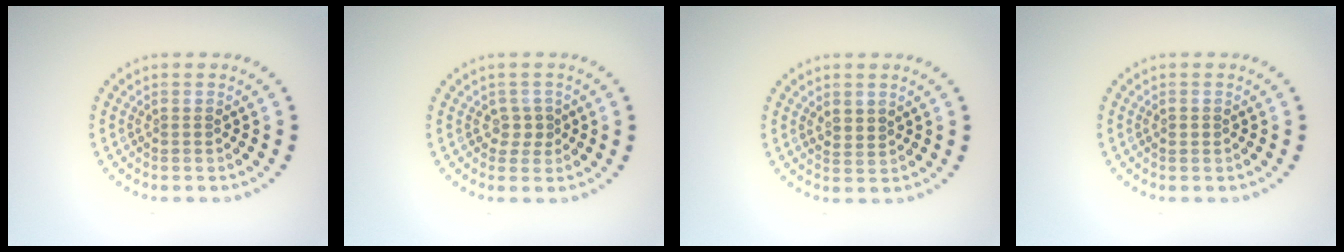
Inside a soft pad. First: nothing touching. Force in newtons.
{"total": 1.5, "press": 1.2, "slide": 0.9}
{"total": 1.5, "press": 1.2, "slide": 0.8}
{"total": 0.7, "press": 0.7, "slide": 0.1}